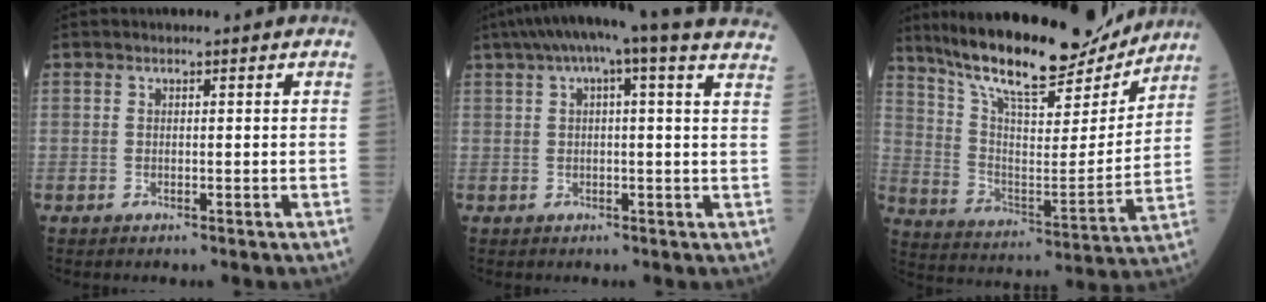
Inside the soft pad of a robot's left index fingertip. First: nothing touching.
{"total": 18.3, "force": [14.3, 1.3, 11.3], "torque": [-0.183, 0.051, 0.171]}
{"total": 20.7, "force": [17.8, 4.5, 9.4], "torque": [-0.165, -0.009, 0.289]}